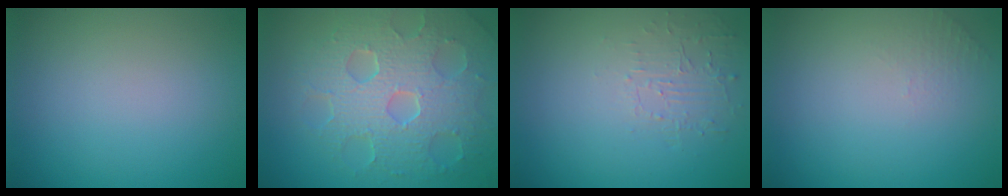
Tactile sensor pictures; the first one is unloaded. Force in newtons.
{"total": 8.5, "press": 5.9, "slide": 6.1}
{"total": 1.6, "press": 0.3, "slide": 1.6}
{"total": 0.5, "press": 0.4, "slide": 0.4}